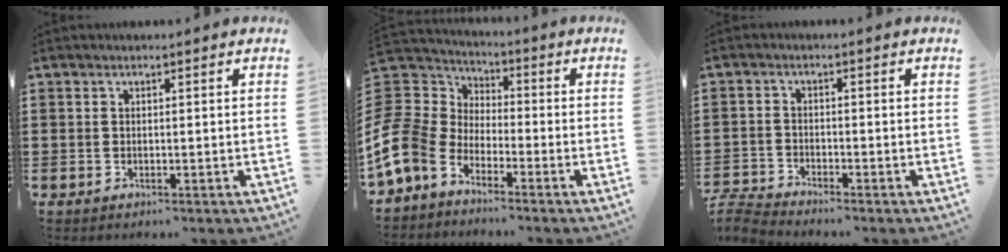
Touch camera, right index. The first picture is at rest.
{"total": 8.5, "force": [-4.9, 6.2, 3.2], "torque": [-0.122, -0.008, -0.106]}
{"total": 2.8, "force": [-2.8, -0.1, 0.2], "torque": [-0.022, -0.006, -0.064]}